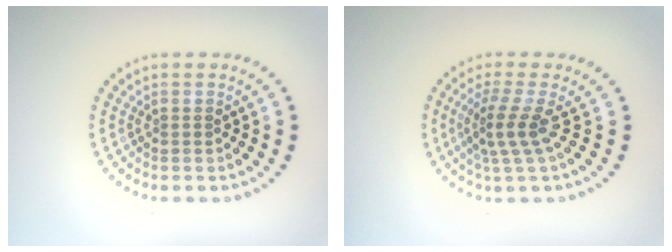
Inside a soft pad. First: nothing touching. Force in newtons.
{"total": 2.7, "press": 1.9, "slide": 2.0}